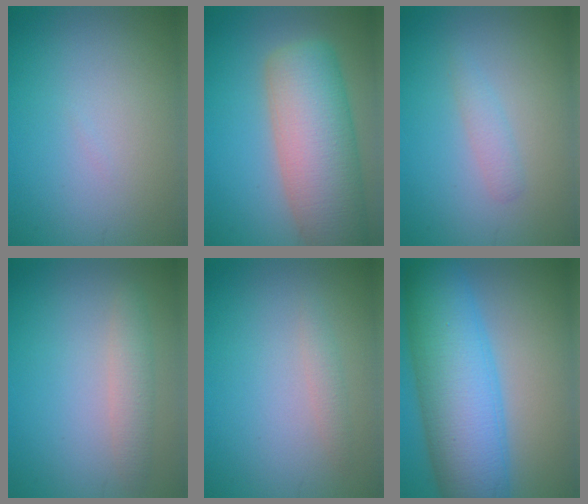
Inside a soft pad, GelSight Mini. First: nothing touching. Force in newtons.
{"total": 10.7, "press": 10.7, "slide": 0.7}
{"total": 1.4, "press": 1.4, "slide": 0.1}
{"total": 2.1, "press": 2.1, "slide": 0.0}
{"total": 1.1, "press": 1.1, "slide": 0.0}
{"total": 12.7, "press": 12.7, "slide": 0.2}